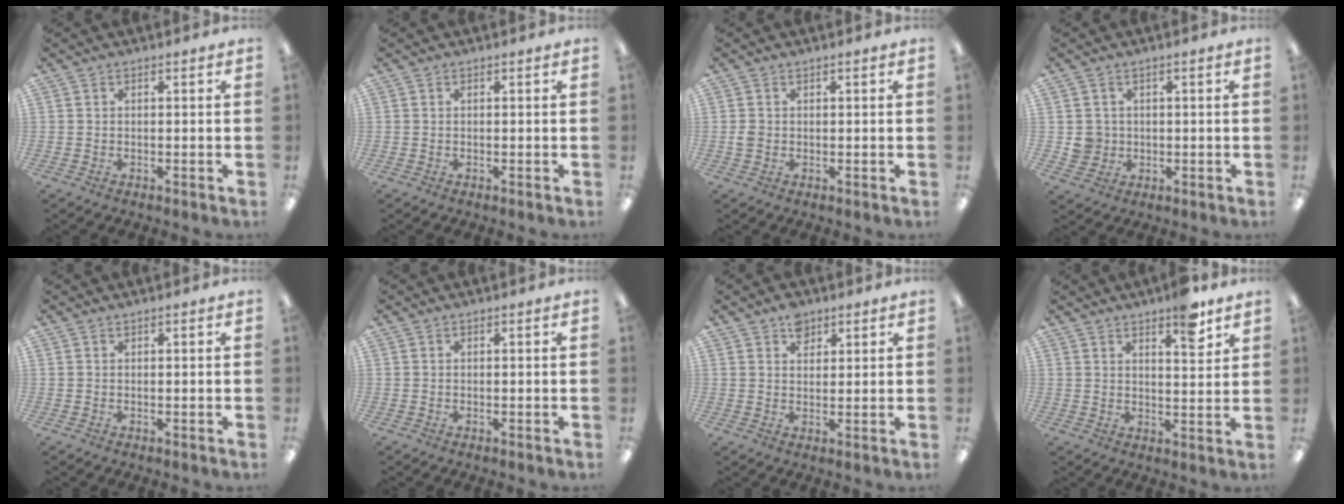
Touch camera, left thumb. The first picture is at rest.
{"total": 0.0}
{"total": 1.5, "force": [0.0, 1.4, 0.7], "torque": [-0.013, 0.004, -0.001]}
{"total": 4.0, "force": [0.4, 4.0, 0.6], "torque": [-0.010, 0.006, 0.008]}
{"total": 0.0}
{"total": 0.0}
{"total": 4.1, "force": [2.7, 2.6, 1.6], "torque": [-0.014, -0.008, 0.047]}
{"total": 7.4, "force": [5.5, 2.2, 4.5], "torque": [-0.046, -0.035, 0.087]}